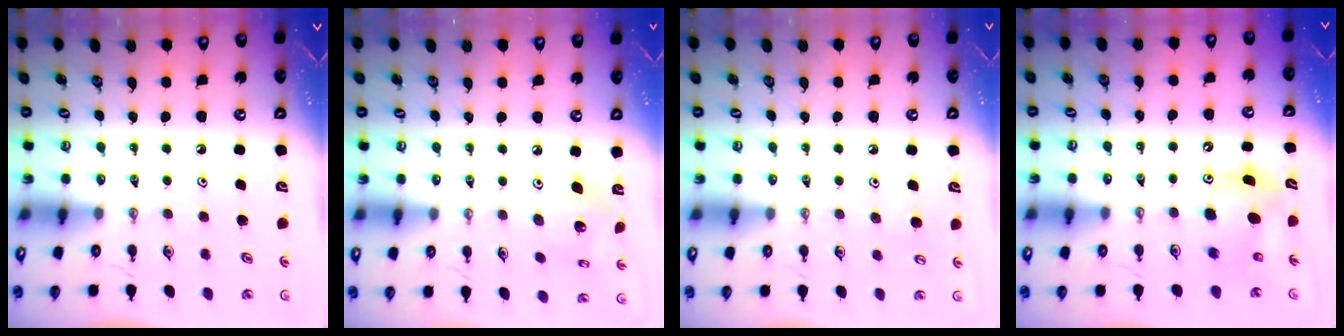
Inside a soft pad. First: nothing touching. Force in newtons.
{"total": 5.9, "press": 5.9, "slide": 0.2}
{"total": 4.8, "press": 4.8, "slide": 0.8}
{"total": 8.8, "press": 8.7, "slide": 0.8}